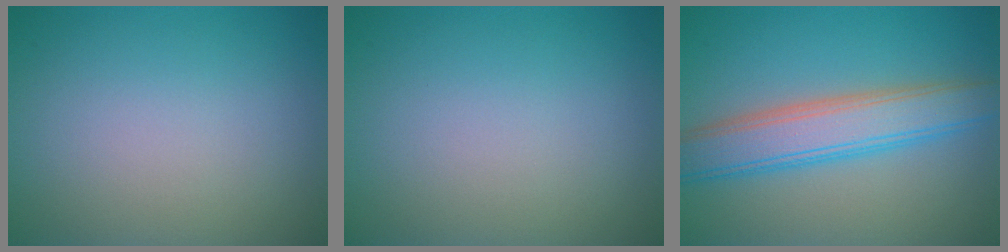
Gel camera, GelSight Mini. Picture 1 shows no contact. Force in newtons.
{"total": 0.0}
{"total": 5.9, "press": 5.9, "slide": 0.4}